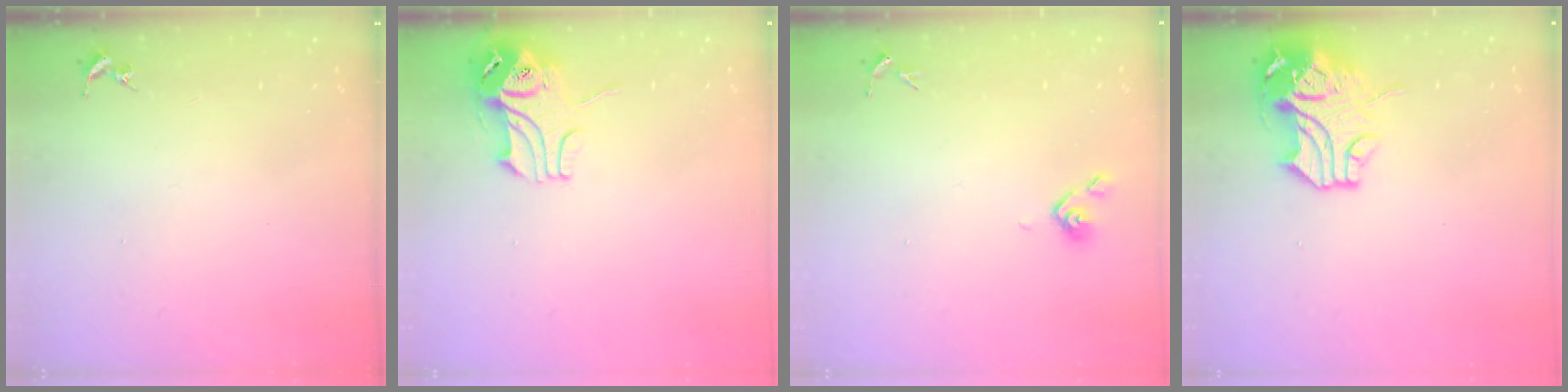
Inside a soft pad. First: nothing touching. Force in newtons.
{"total": 10.9, "press": 10.9, "slide": 1.1}
{"total": 3.5, "press": 3.4, "slide": 0.9}
{"total": 13.9, "press": 13.7, "slide": 2.3}